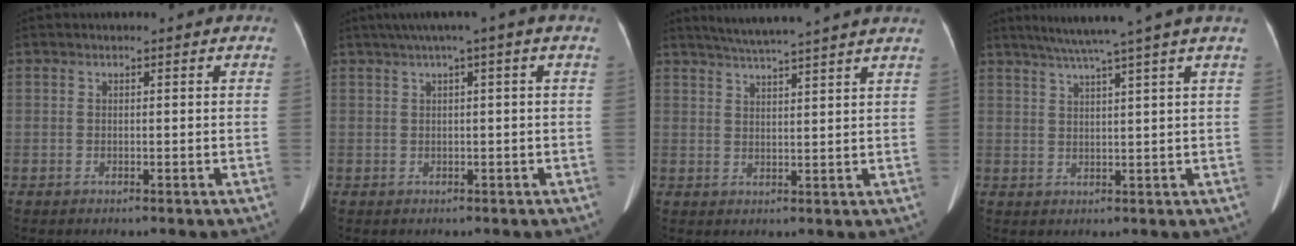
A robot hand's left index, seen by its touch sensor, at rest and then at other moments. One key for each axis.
{"total": 3.2, "fx": 1.5, "fy": -0.3, "fz": 2.8, "tx": -0.048, "ty": 0.028, "tz": 0.030}
{"total": 11.1, "fx": 9.7, "fy": -1.2, "fz": 5.1, "tx": -0.087, "ty": 0.018, "tz": 0.128}
{"total": 8.5, "fx": 6.5, "fy": -2.2, "fz": 5.1, "tx": -0.077, "ty": 0.015, "tz": 0.090}